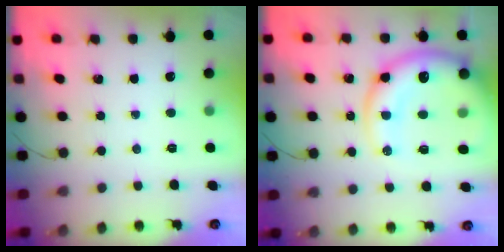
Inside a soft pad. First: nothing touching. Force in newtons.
{"total": 17.5, "press": 16.9, "slide": 4.5}